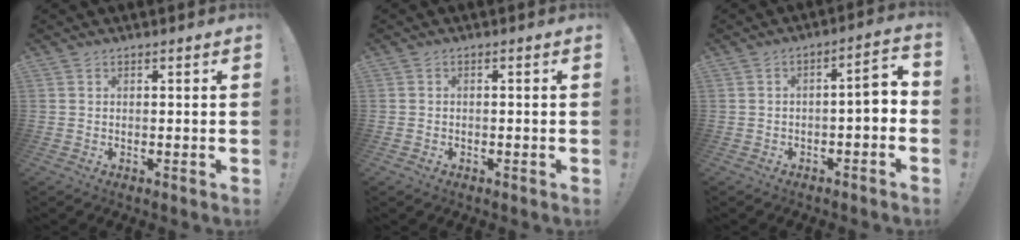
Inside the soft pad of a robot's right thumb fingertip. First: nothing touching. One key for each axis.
{"total": 1.0, "fx": -0.6, "fy": 0.8, "fz": 0.0, "tx": 0.002, "ty": 0.003, "tz": -0.010}
{"total": 4.9, "fx": -1.6, "fy": 0.7, "fz": 4.6, "tx": -0.064, "ty": 0.000, "tz": -0.033}